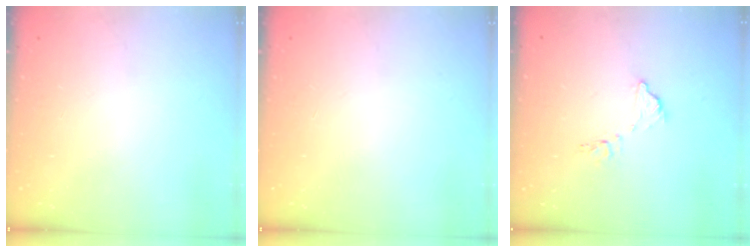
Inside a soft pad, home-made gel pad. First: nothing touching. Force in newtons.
{"total": 0.0}
{"total": 7.4, "press": 7.4, "slide": 0.4}